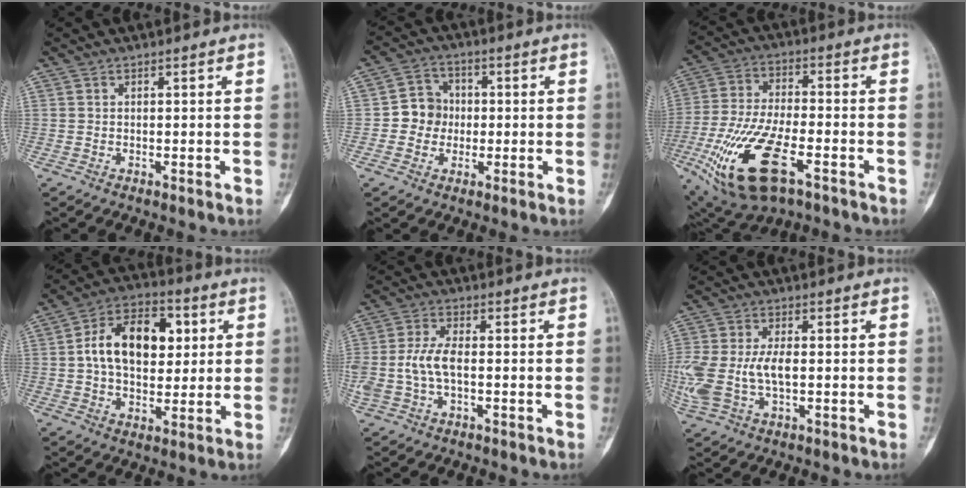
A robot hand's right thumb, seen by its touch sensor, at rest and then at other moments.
{"total": 6.5, "force": [-0.5, 6.1, 2.3], "torque": [-0.004, 0.013, -0.020]}
{"total": 20.4, "force": [-8.7, 8.5, 16.4], "torque": [-0.351, 0.005, -0.148]}
{"total": 15.3, "force": [2.5, 9.7, 11.5], "torque": [-0.157, 0.013, 0.033]}
{"total": 6.9, "force": [-0.8, 3.6, 5.9], "torque": [-0.143, 0.021, -0.014]}
{"total": 12.1, "force": [-1.0, 6.7, 10.1], "torque": [-0.250, 0.008, -0.011]}